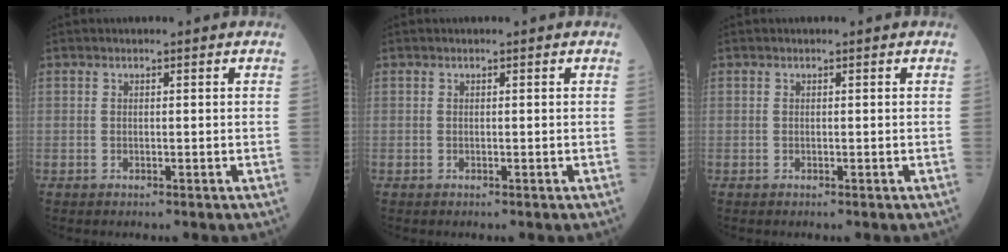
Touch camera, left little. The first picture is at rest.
{"total": 0.0}
{"total": 0.0}